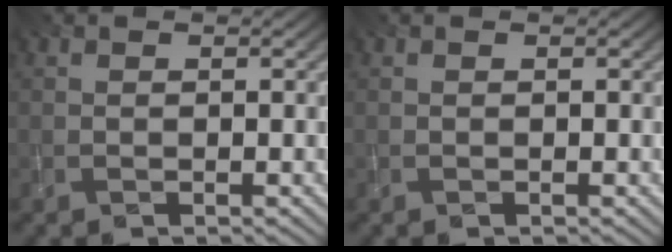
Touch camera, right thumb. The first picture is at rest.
{"total": 0.0}